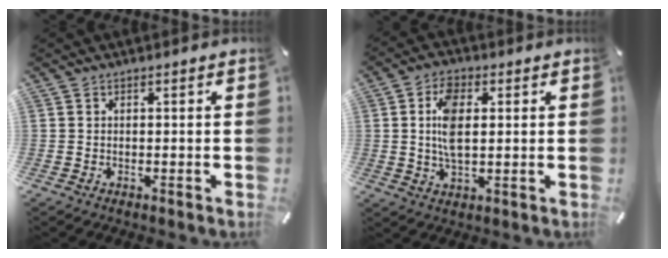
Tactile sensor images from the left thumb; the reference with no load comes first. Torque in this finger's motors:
{"motor_torque": [0.30, 0.22, 0.33, 0.24, 0.11]}